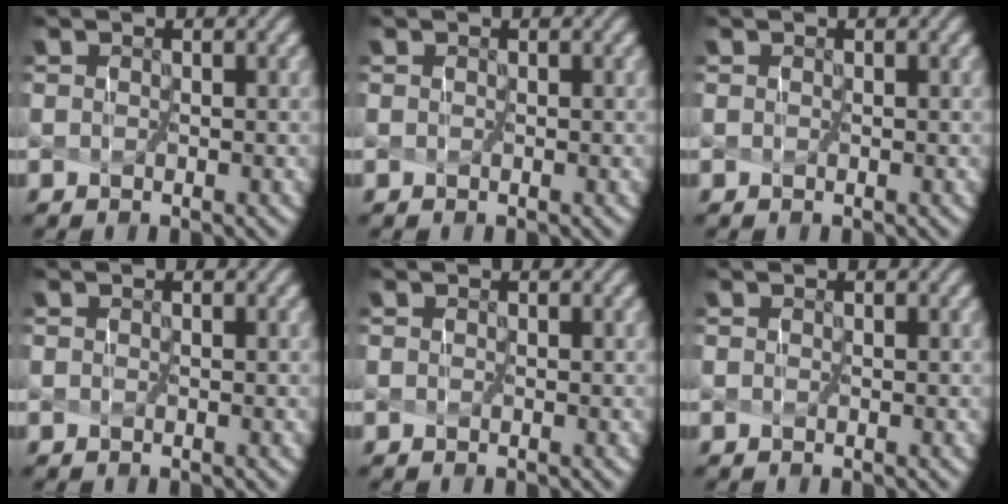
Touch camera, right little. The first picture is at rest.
{"total": 0.0}
{"total": 0.0}
{"total": 0.0}
{"total": 0.0}
{"total": 0.0}